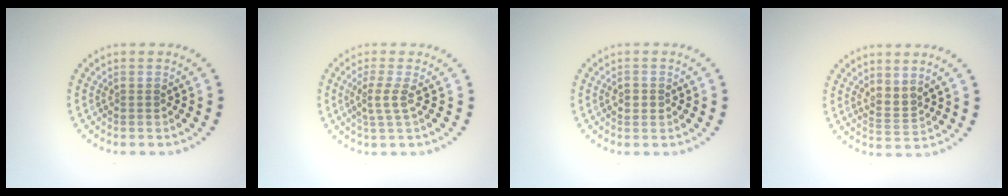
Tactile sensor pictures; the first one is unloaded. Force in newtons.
{"total": 2.1, "press": 1.6, "slide": 1.4}
{"total": 0.8, "press": 0.8, "slide": 0.2}
{"total": 2.0, "press": 1.5, "slide": 1.4}